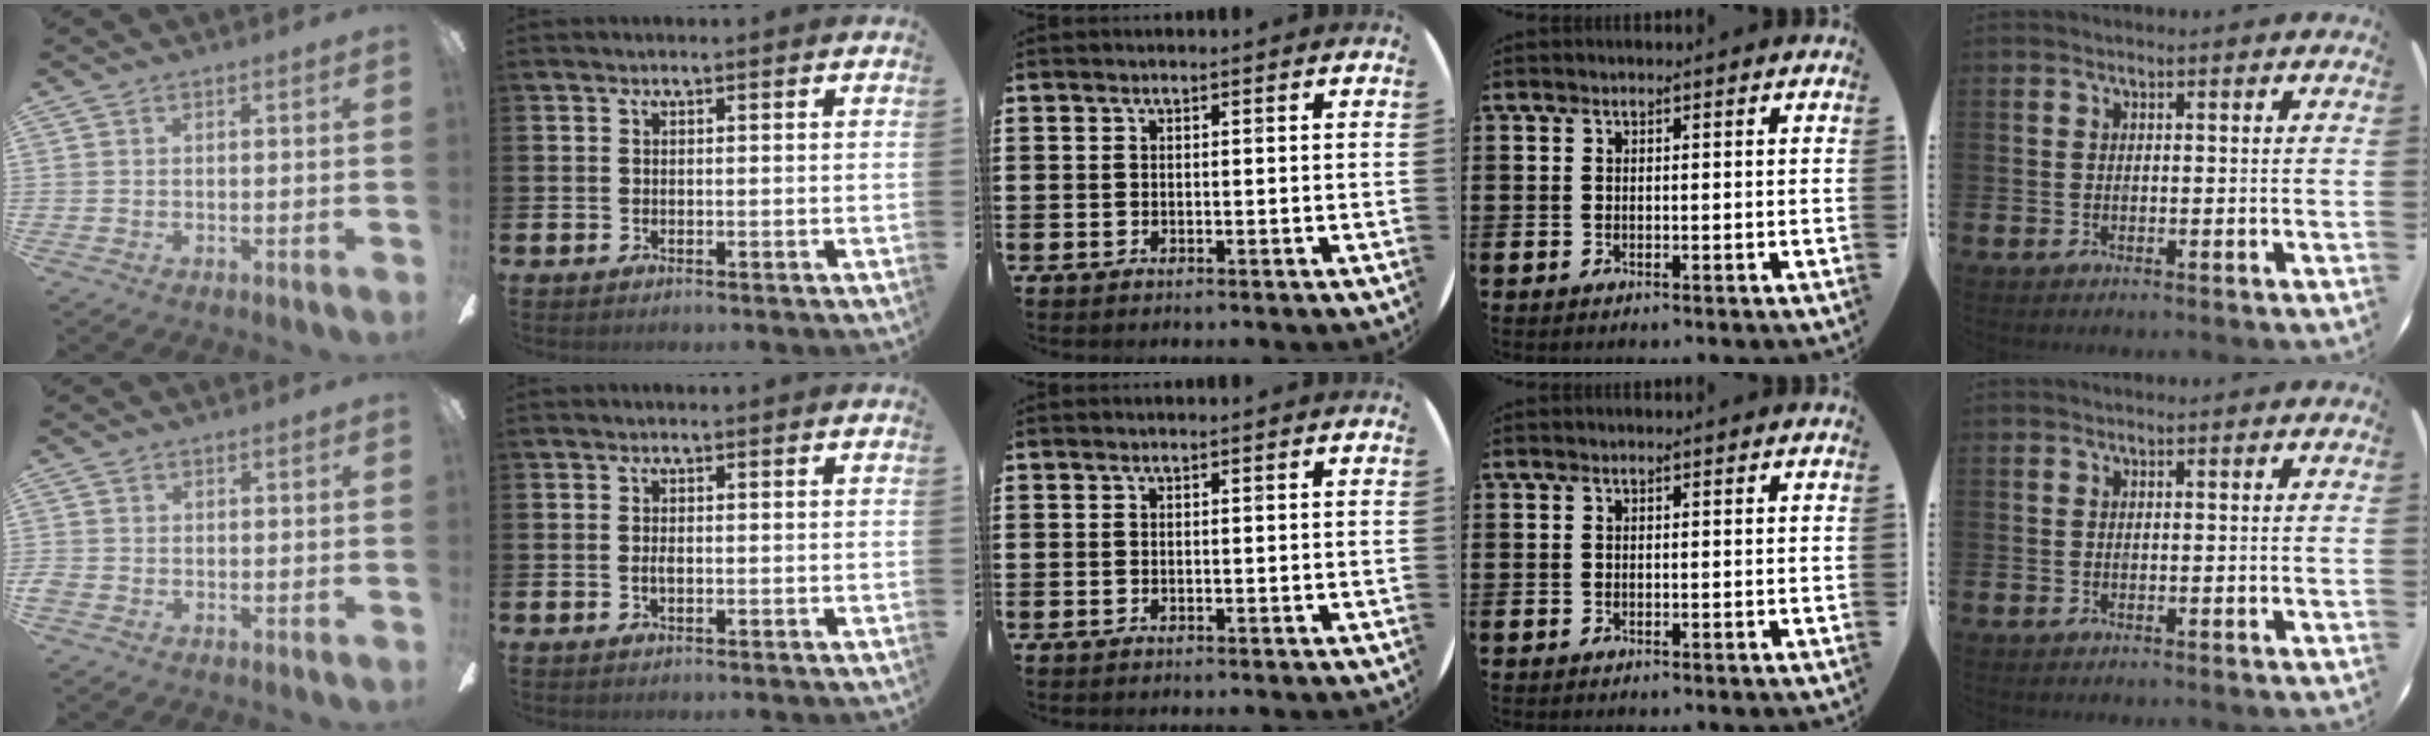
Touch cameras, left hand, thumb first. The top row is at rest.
{"thumb": {"total": 1.7, "force": [-0.7, 1.4, 0.6], "torque": [-0.007, 0.006, -0.013]}, "index": {"total": 1.1, "force": [-0.2, 0.4, 0.9], "torque": [-0.018, 0.002, -0.005]}}